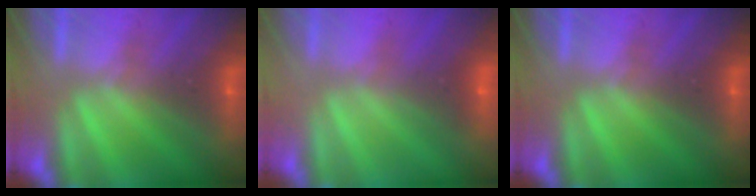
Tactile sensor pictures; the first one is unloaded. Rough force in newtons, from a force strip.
{"total": 2.0}
{"total": 0.0}